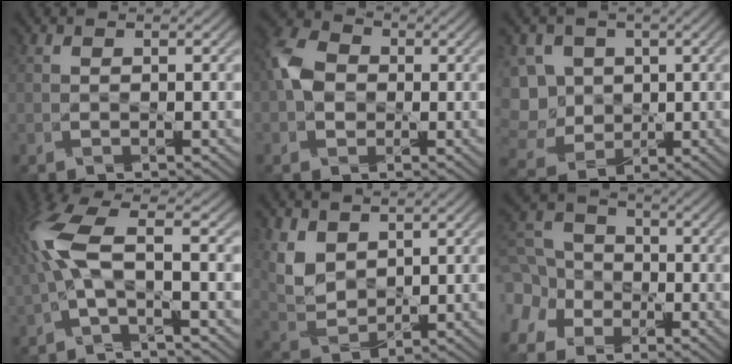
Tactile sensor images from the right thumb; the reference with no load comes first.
{"total": 5.7, "force": [-0.2, 4.3, 3.7], "torque": [-0.095, 0.014, -0.016]}
{"total": 9.2, "force": [1.0, 8.0, 4.5], "torque": [-0.165, 0.027, -0.005]}
{"total": 8.2, "force": [-0.2, 1.8, 8.0], "torque": [-0.202, 0.022, -0.014]}
{"total": 5.0, "force": [3.0, 2.8, 2.8], "torque": [-0.086, -0.006, 0.066]}
{"total": 10.9, "force": [-4.5, 8.5, 5.1], "torque": [-0.160, -0.036, -0.099]}